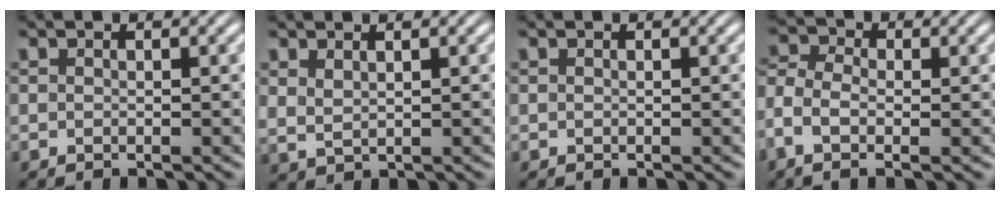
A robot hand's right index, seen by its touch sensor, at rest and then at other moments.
{"total": 1.6, "force": [1.3, 0.7, 0.7], "torque": [-0.018, -0.005, 0.037]}
{"total": 0.0}
{"total": 4.3, "force": [-0.3, 3.1, 3.0], "torque": [-0.085, -0.012, -0.007]}